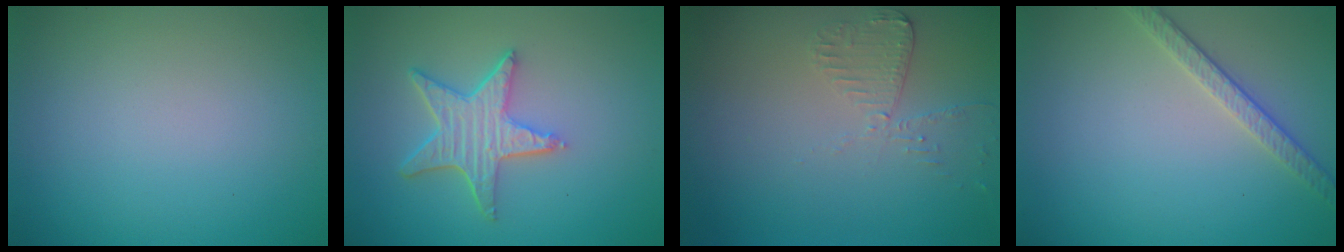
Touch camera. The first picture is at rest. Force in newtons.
{"total": 4.8, "press": 3.9, "slide": 2.8}
{"total": 1.9, "press": 1.9, "slide": 0.4}
{"total": 2.6, "press": 2.5, "slide": 0.8}